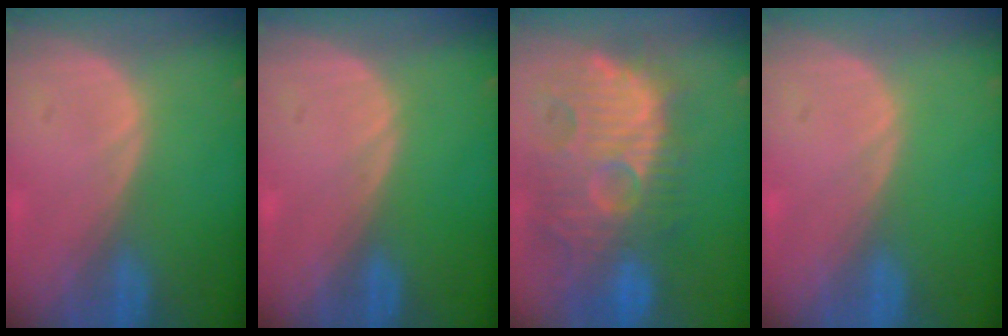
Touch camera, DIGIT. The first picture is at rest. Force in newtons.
{"total": 0.0}
{"total": 13.4, "press": 12.4, "slide": 5.0}
{"total": 0.0}